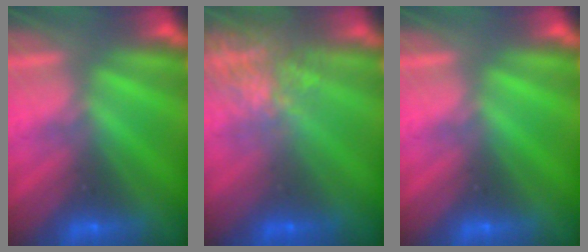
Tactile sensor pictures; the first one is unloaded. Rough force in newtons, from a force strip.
{"total": 7.8}
{"total": 0.0}